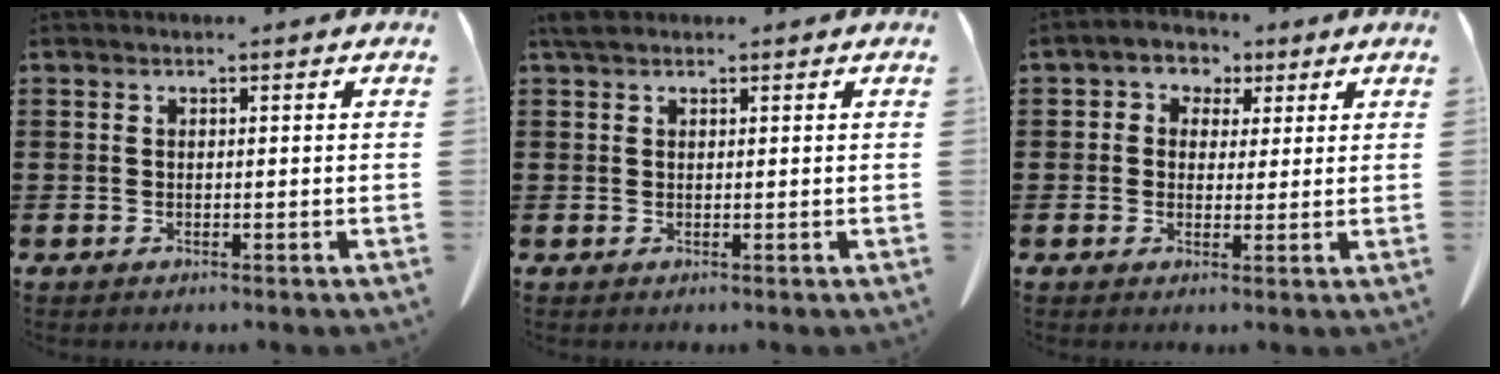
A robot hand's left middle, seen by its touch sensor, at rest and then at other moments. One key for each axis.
{"total": 1.5, "fx": 1.1, "fy": 0.6, "fz": 0.7, "tx": -0.019, "ty": 0.003, "tz": 0.022}
{"total": 2.8, "fx": 0.9, "fy": 2.6, "fz": 0.3, "tx": -0.024, "ty": 0.010, "tz": 0.011}